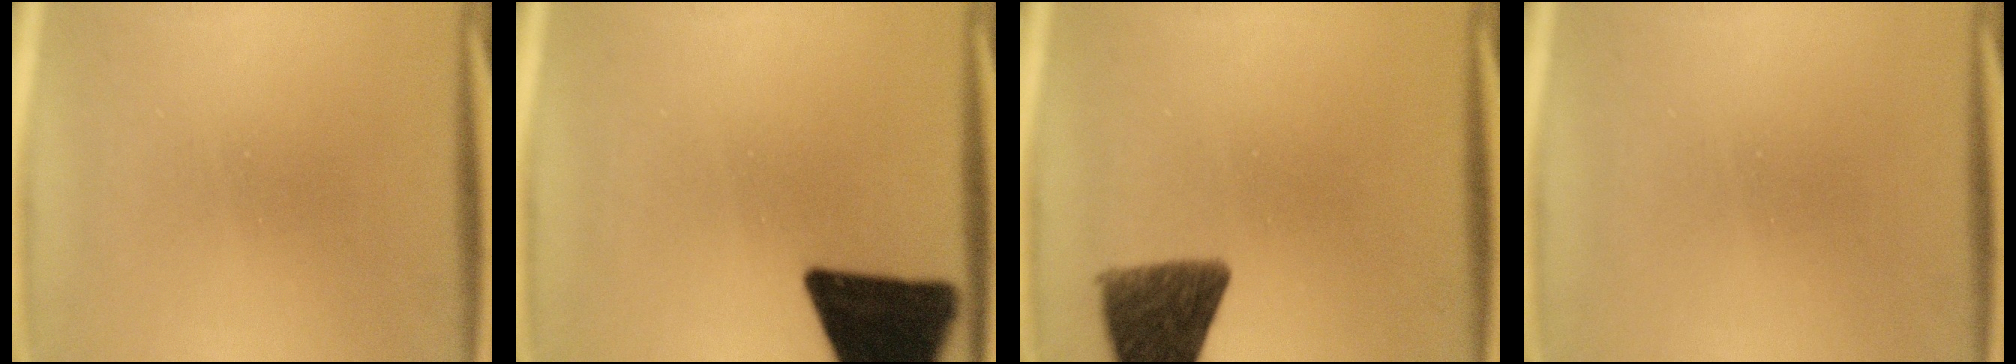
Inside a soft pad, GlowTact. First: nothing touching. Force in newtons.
{"total": 18.9}
{"total": 10.6}
{"total": 0.0}